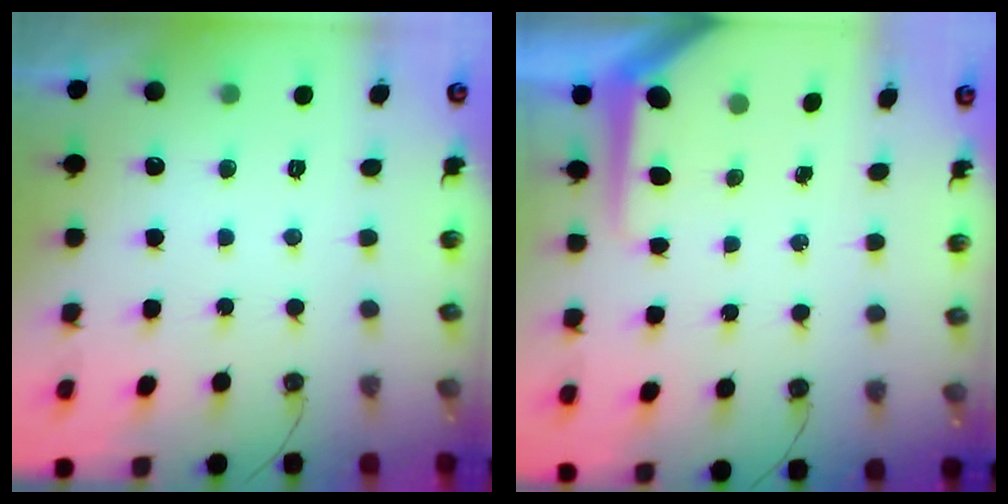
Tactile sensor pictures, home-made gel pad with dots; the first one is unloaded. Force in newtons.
{"total": 7.5, "press": 7.4, "slide": 0.9}